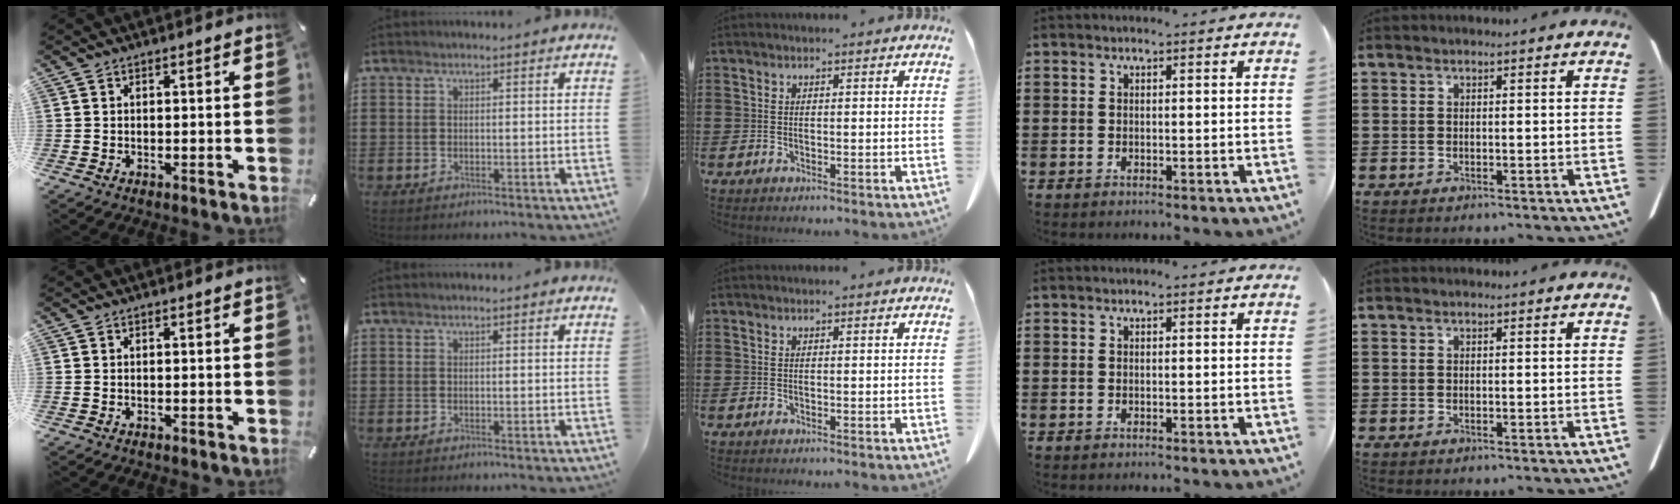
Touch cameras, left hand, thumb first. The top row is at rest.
{}